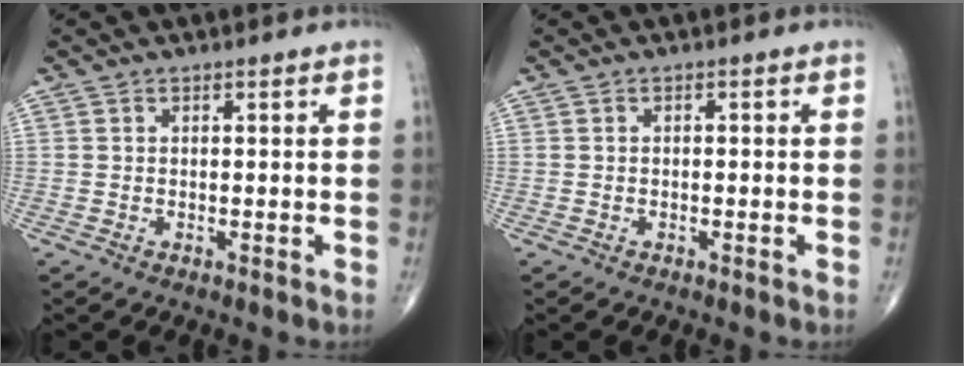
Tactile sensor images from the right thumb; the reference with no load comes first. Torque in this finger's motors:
{"motor_torque": [-0.51, 0.31, 0.05, 0.13, -0.02]}